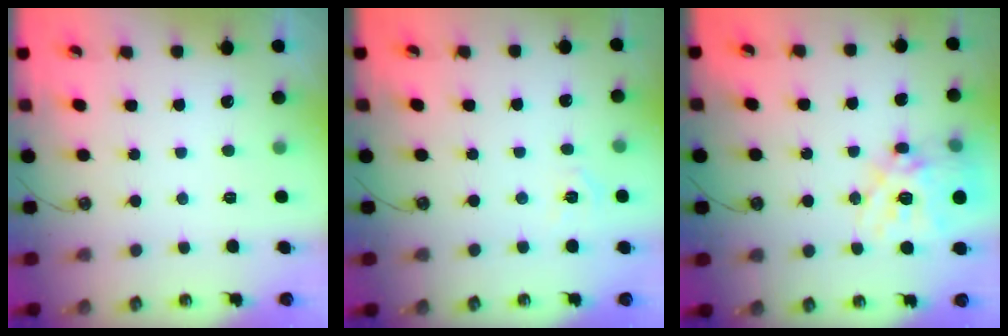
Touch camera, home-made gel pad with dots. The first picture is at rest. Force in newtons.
{"total": 2.9, "press": 2.9, "slide": 0.4}
{"total": 19.6, "press": 19.5, "slide": 1.9}